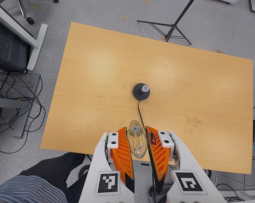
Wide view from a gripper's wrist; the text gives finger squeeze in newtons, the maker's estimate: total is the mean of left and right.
{"total": 18.7, "left": 22.0, "right": 15.5}